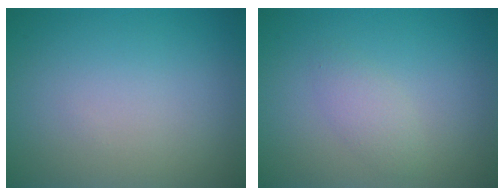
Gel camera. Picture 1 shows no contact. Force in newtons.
{"total": 1.7, "press": 1.6, "slide": 0.0}